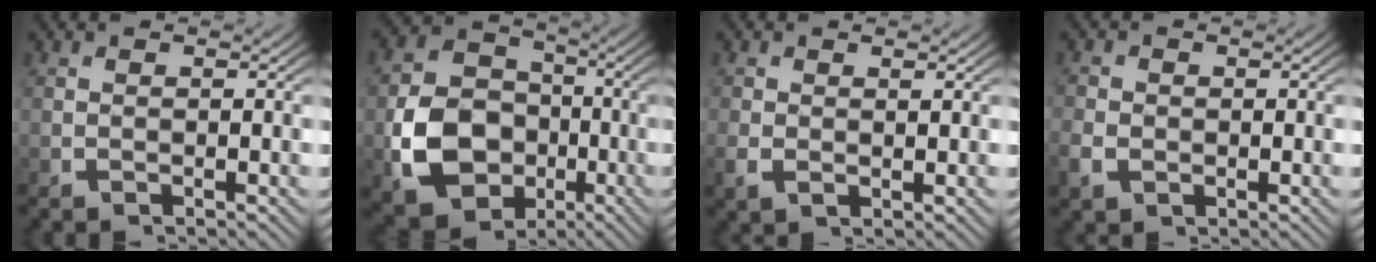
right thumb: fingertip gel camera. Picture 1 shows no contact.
{"total": 13.3, "force": [-3.7, 11.0, 6.6], "torque": [-0.151, -0.045, -0.055]}
{"total": 1.2, "force": [0.3, 0.7, 1.0], "torque": [-0.023, -0.006, 0.013]}
{"total": 1.9, "force": [-0.4, 1.6, 1.0], "torque": [-0.026, -0.005, -0.007]}